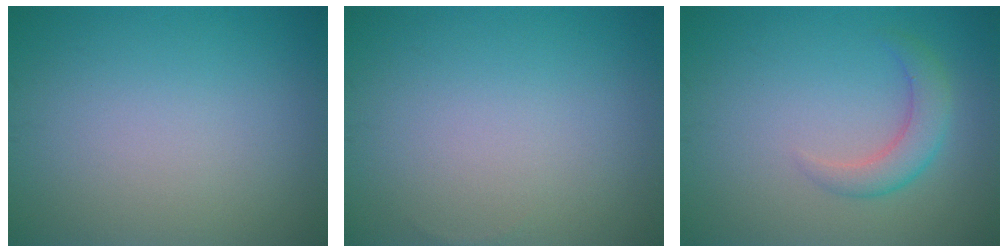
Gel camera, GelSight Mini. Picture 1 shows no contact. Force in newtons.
{"total": 0.0}
{"total": 2.8, "press": 2.8, "slide": 0.1}